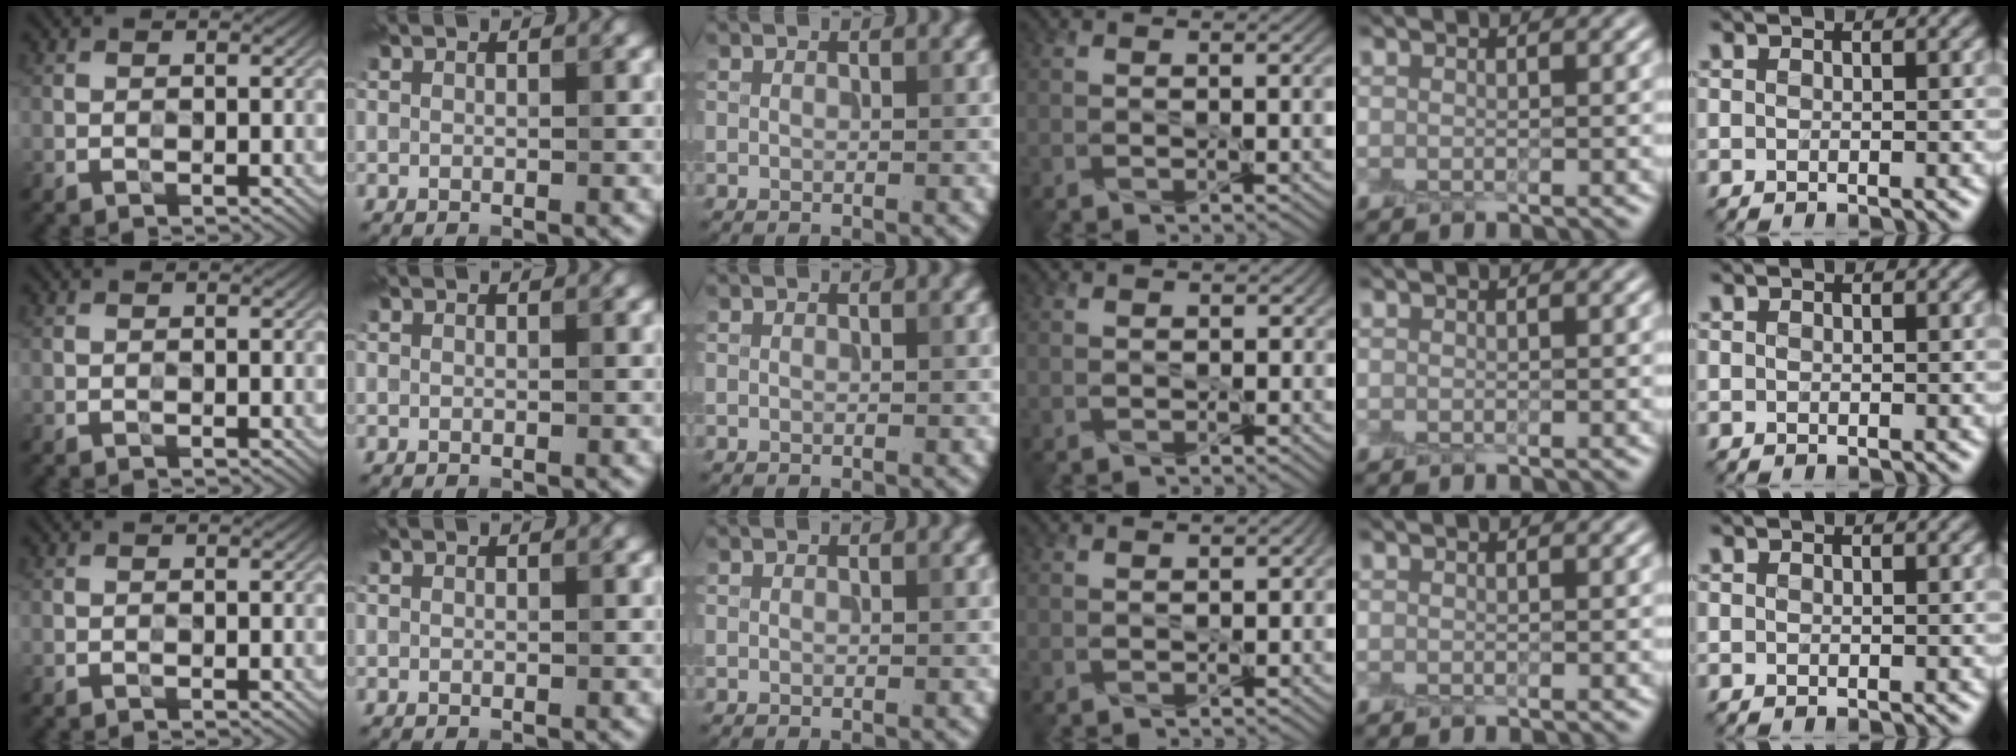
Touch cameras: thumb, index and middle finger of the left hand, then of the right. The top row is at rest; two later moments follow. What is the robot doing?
{"motion": "peel", "object": "plastic wrap"}